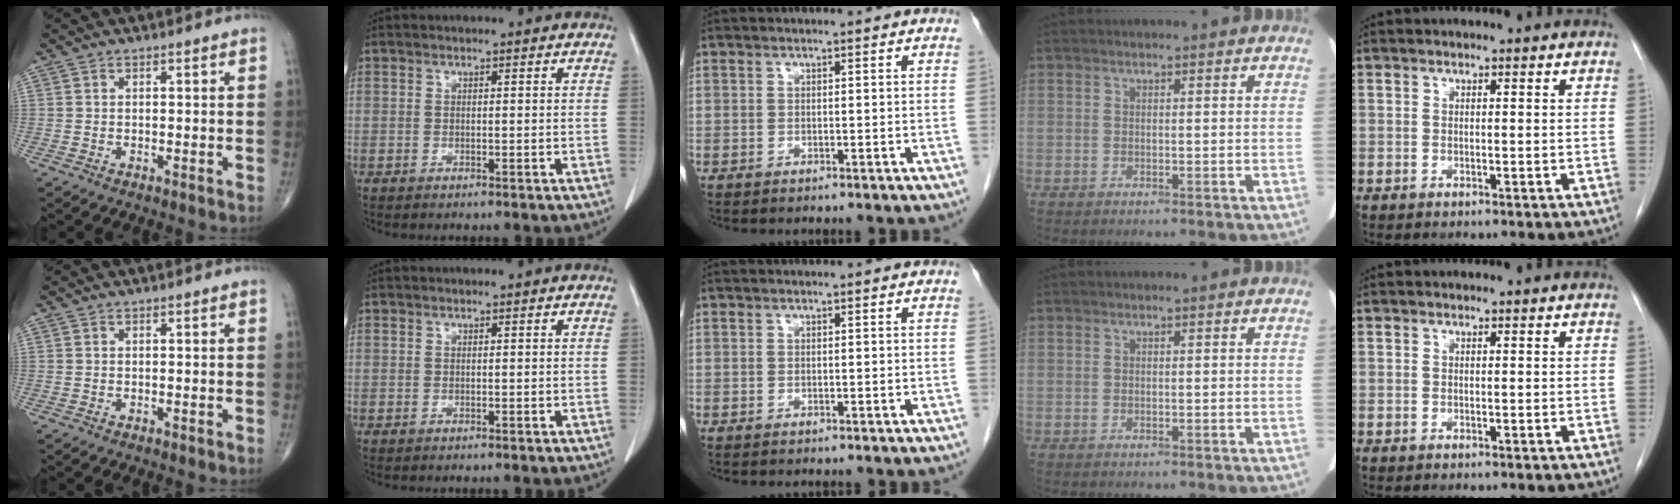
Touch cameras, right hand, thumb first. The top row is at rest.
{}